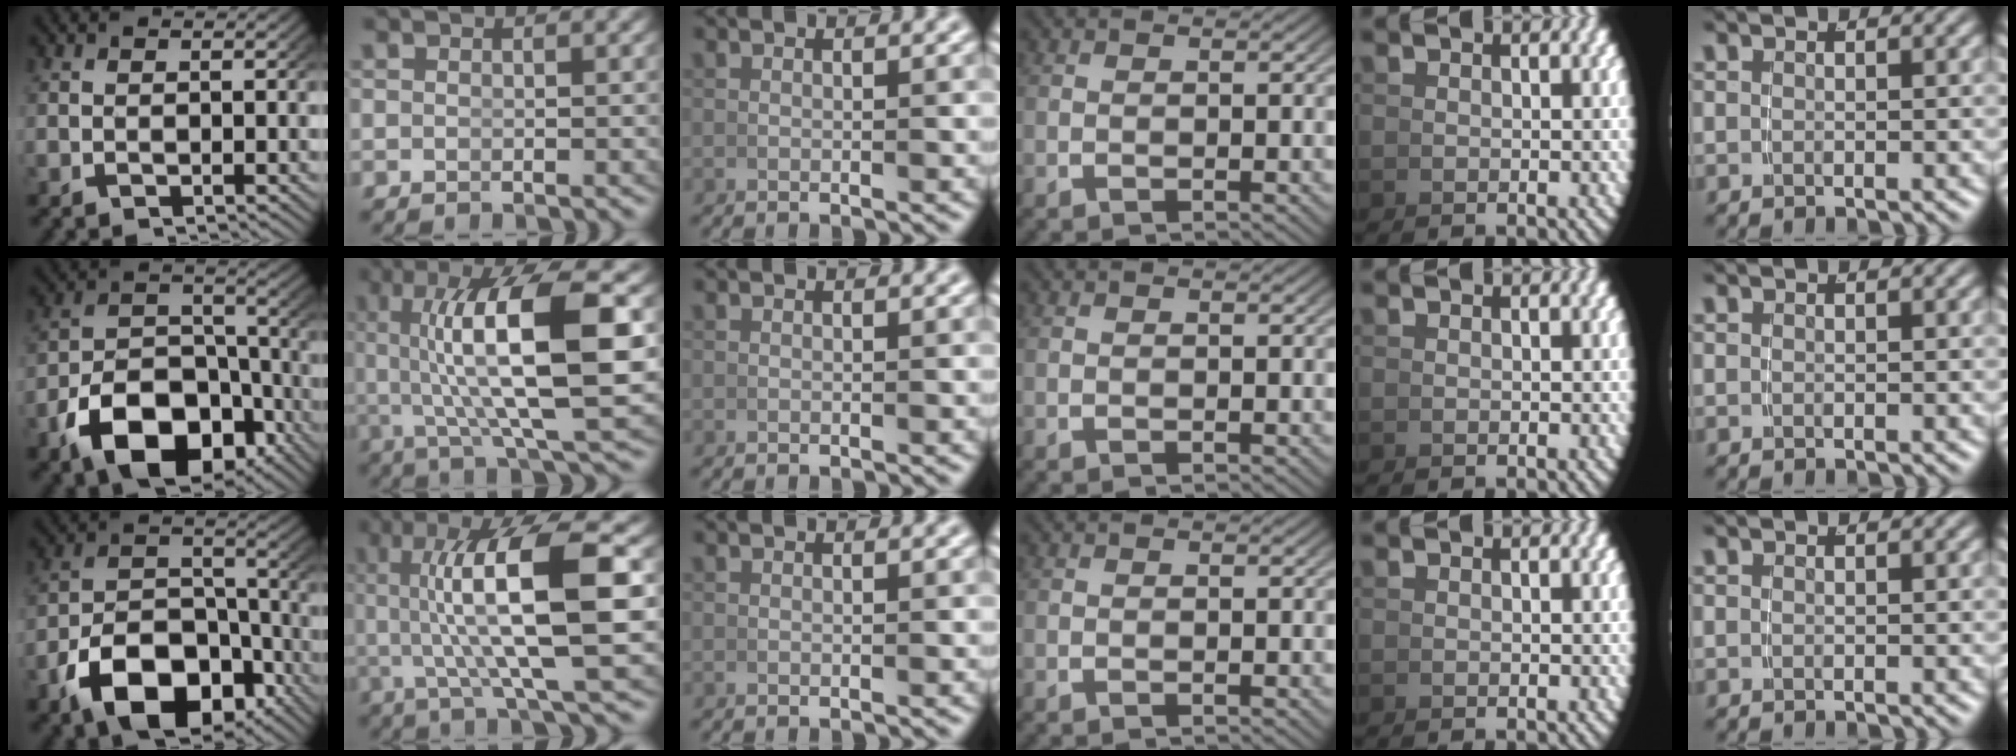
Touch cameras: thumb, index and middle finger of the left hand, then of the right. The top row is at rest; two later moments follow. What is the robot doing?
{"motion": "grasp_and_lifting", "object": "coin"}